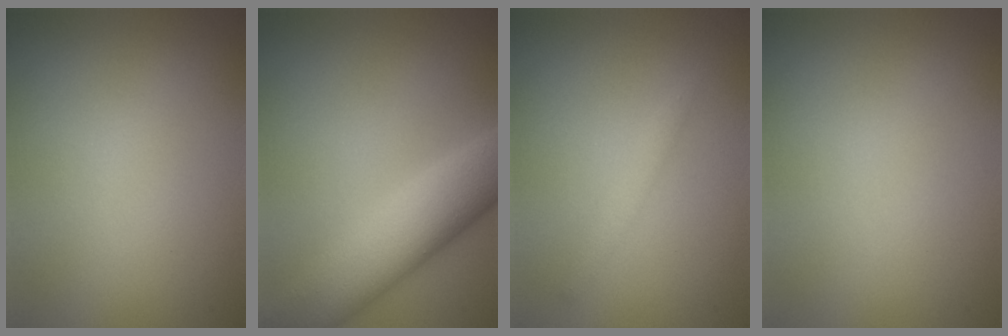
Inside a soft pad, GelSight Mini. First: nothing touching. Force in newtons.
{"total": 8.5, "press": 8.5, "slide": 0.1}
{"total": 1.3, "press": 1.3, "slide": 0.0}
{"total": 0.0}